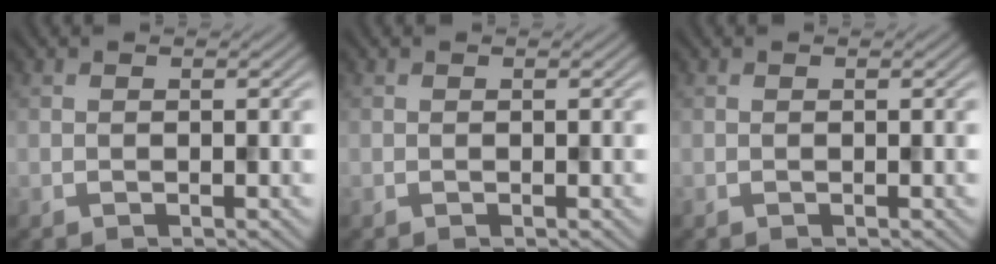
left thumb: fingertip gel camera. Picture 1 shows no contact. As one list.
[{"total": 0.0}, {"total": 0.0}]